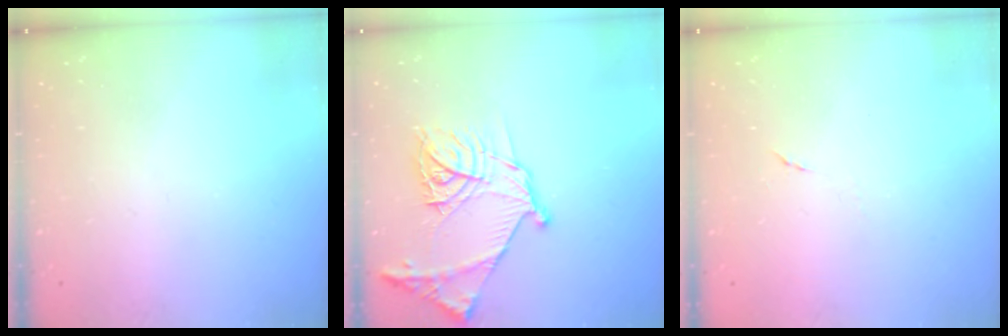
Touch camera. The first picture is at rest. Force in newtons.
{"total": 18.4, "press": 18.3, "slide": 1.9}
{"total": 3.9, "press": 3.5, "slide": 1.6}